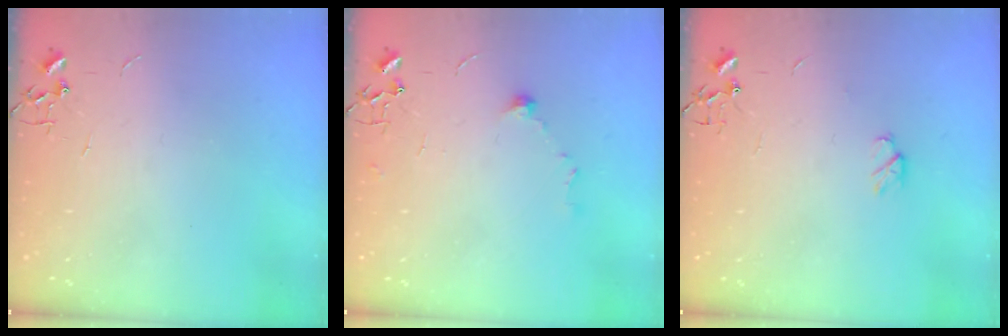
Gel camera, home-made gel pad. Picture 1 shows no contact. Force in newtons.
{"total": 7.8, "press": 7.6, "slide": 1.5}
{"total": 4.6, "press": 4.6, "slide": 0.7}